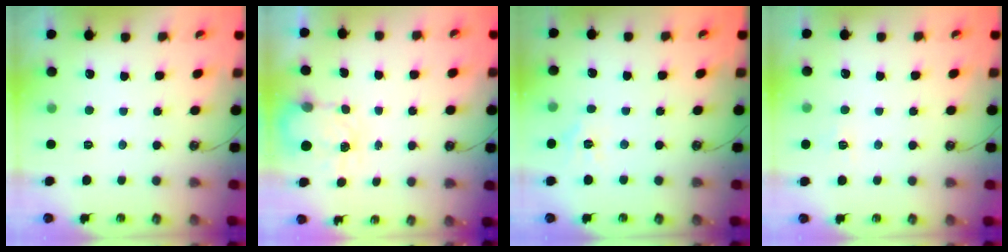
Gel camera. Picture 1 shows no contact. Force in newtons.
{"total": 3.6, "press": 3.6, "slide": 0.6}
{"total": 3.4, "press": 3.4, "slide": 0.3}
{"total": 4.7, "press": 4.6, "slide": 0.6}